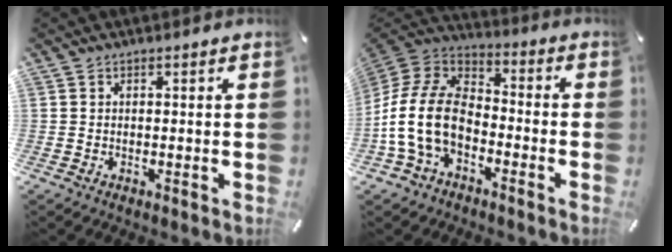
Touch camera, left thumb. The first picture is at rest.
{"total": 14.9, "force": [-5.7, 9.8, 9.6], "torque": [-0.221, 0.028, -0.108]}